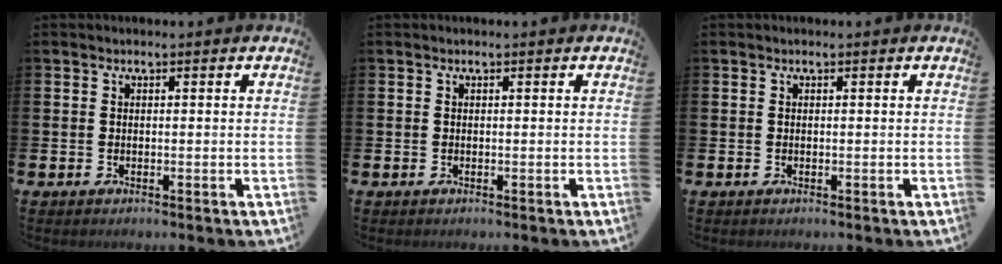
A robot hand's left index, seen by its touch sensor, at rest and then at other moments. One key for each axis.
{"total": 0.0}
{"total": 0.0}